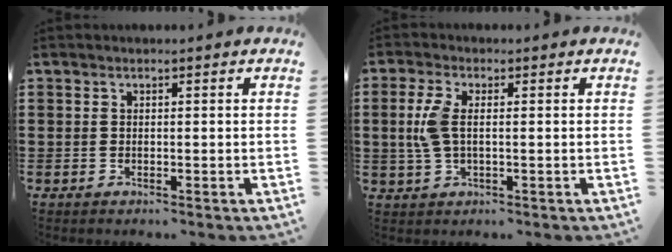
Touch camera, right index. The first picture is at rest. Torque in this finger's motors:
{"motor_torque": [0.23, 0.03, 0.17, 0.17]}